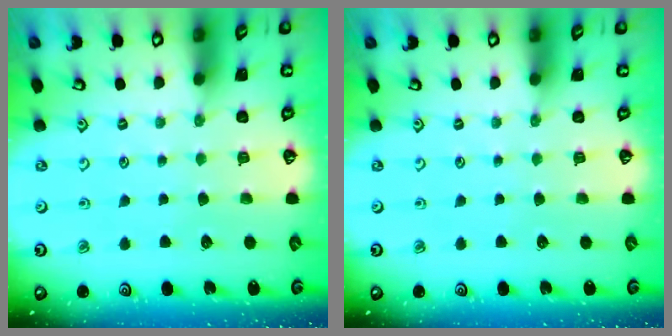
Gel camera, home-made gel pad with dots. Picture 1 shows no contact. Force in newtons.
{"total": 0.0}